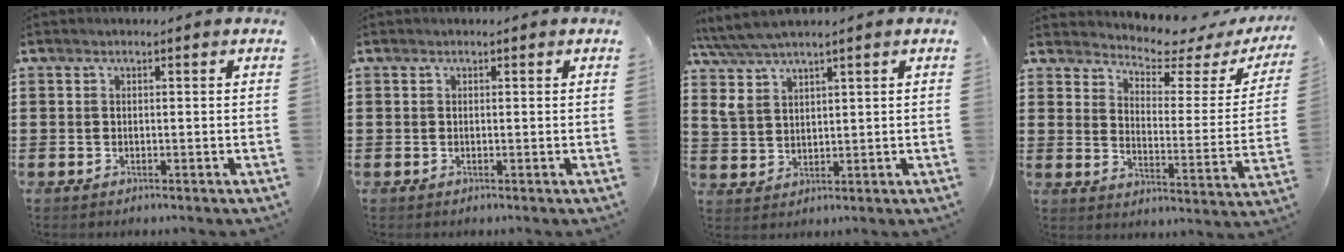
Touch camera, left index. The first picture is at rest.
{"total": 0.0}
{"total": 4.8, "force": [3.8, 1.7, 2.4], "torque": [-0.062, -0.004, 0.069]}
{"total": 3.8, "force": [3.6, 0.7, 1.1], "torque": [-0.039, -0.034, 0.052]}